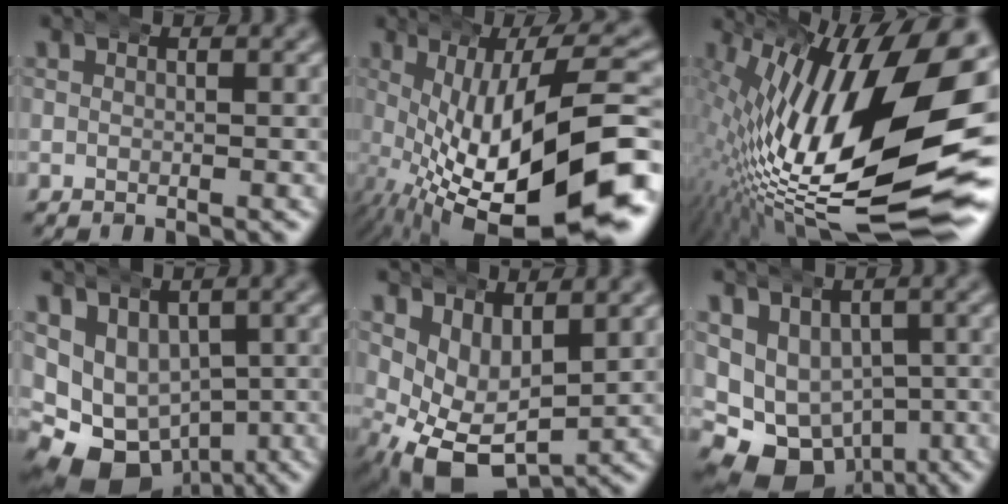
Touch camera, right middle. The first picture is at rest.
{"total": 15.9, "force": [-3.6, 6.8, 13.9], "torque": [-0.215, -0.026, -0.024]}
{"total": 21.6, "force": [-3.0, 8.7, 19.5], "torque": [-0.292, -0.008, -0.020]}
{"total": 12.6, "force": [-3.2, 10.7, 5.8], "torque": [-0.146, -0.060, -0.038]}
{"total": 6.5, "force": [-0.1, 4.6, 4.6], "torque": [-0.095, -0.028, 0.003]}
{"total": 12.6, "force": [-4.1, 10.4, 5.9], "torque": [-0.141, -0.062, -0.050]}